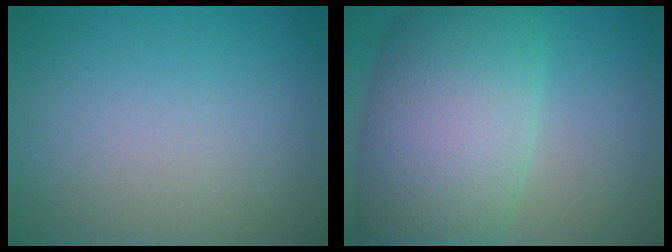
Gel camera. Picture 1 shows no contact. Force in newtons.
{"total": 11.7, "press": 11.7, "slide": 0.7}